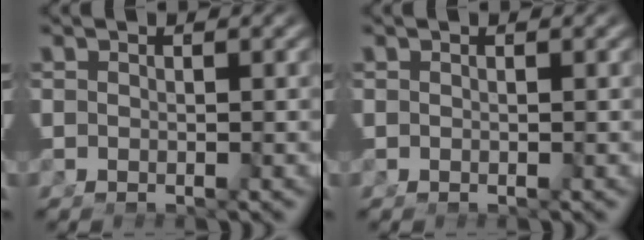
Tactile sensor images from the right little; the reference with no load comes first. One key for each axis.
{"total": 0.0}